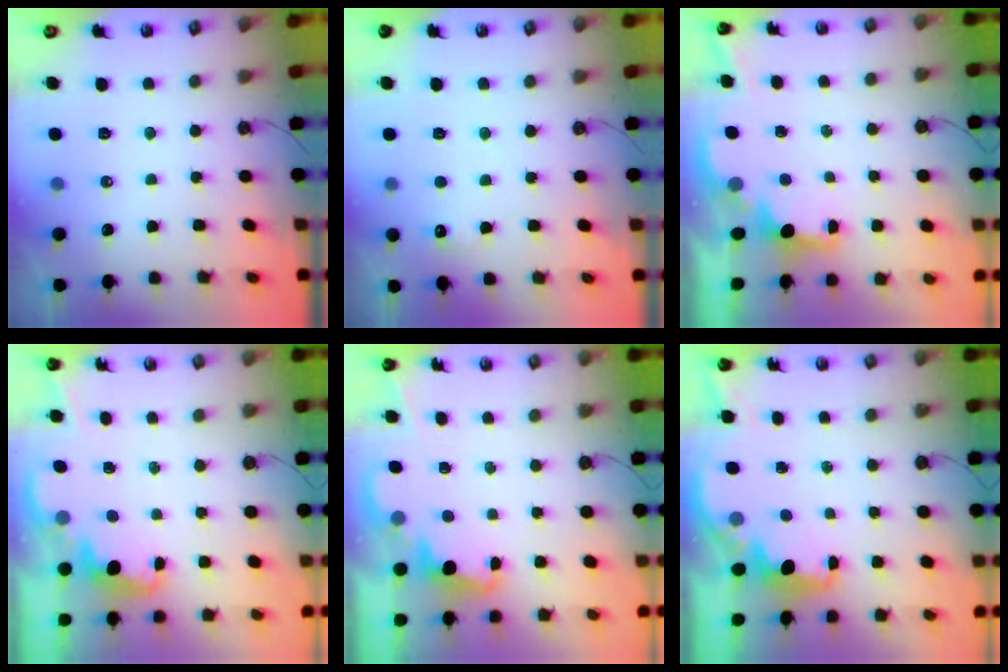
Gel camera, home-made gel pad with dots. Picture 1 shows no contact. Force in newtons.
{"total": 5.8, "press": 5.7, "slide": 1.3}
{"total": 1.9, "press": 1.8, "slide": 0.6}
{"total": 2.3, "press": 2.2, "slide": 0.5}
{"total": 2.5, "press": 2.4, "slide": 0.5}
{"total": 2.2, "press": 2.1, "slide": 0.8}